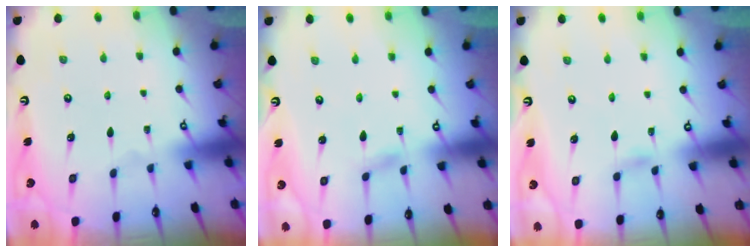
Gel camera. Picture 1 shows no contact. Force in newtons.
{"total": 2.4, "press": 2.3, "slide": 0.3}
{"total": 2.9, "press": 2.9, "slide": 0.3}